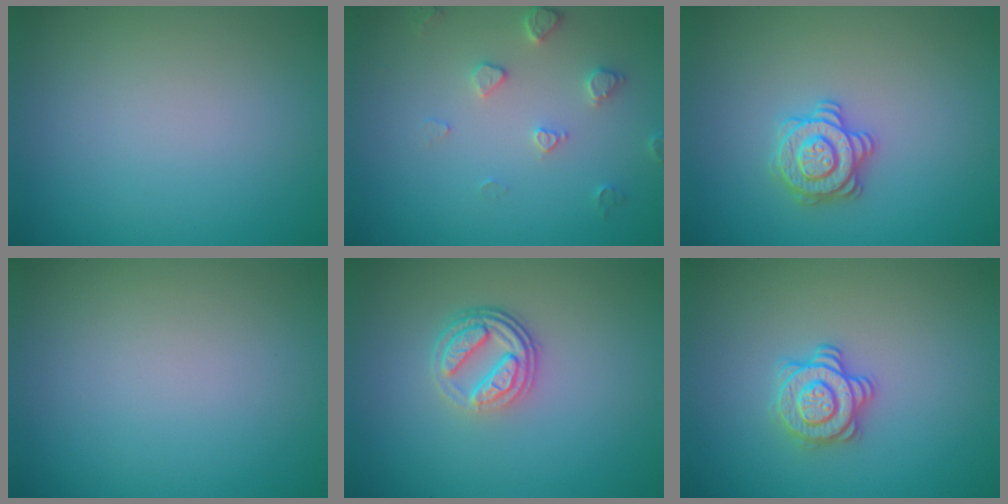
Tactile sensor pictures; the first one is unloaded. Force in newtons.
{"total": 2.2, "press": 2.2, "slide": 0.4}
{"total": 2.8, "press": 2.7, "slide": 0.5}
{"total": 0.0}
{"total": 3.8, "press": 2.8, "slide": 2.6}
{"total": 2.9, "press": 2.6, "slide": 1.2}